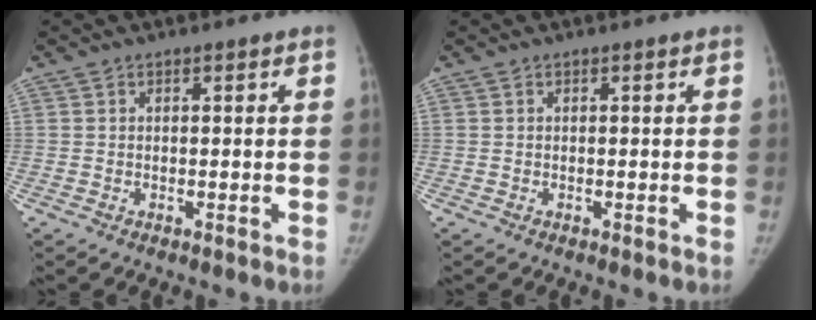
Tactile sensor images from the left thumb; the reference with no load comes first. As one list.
[{"total": 0.0}]